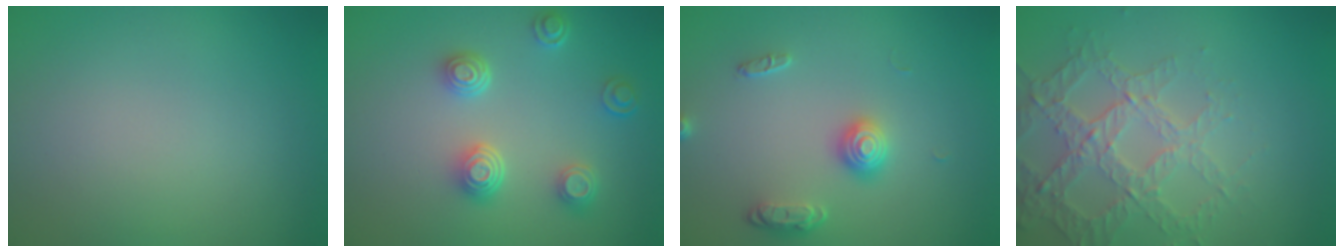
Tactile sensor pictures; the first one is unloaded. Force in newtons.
{"total": 4.0, "press": 3.2, "slide": 2.5}
{"total": 2.3, "press": 1.8, "slide": 1.4}
{"total": 3.7, "press": 3.6, "slide": 0.9}